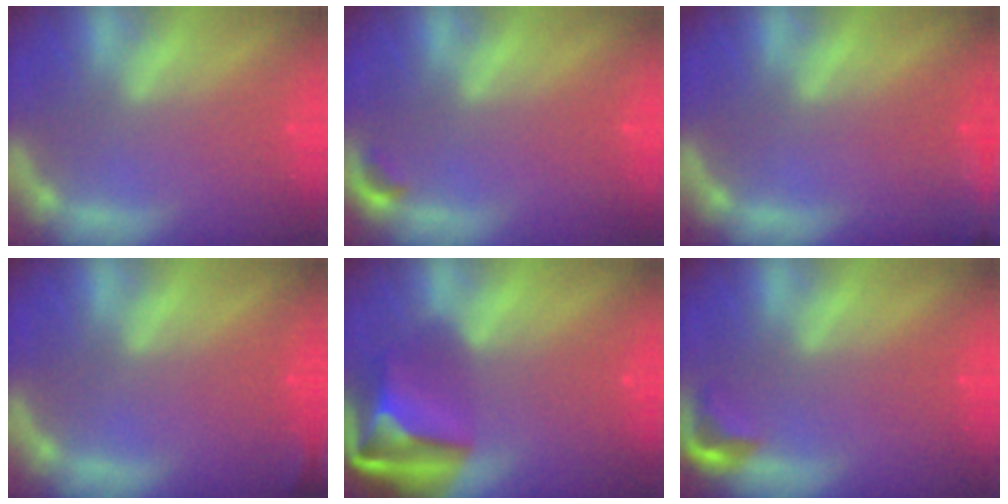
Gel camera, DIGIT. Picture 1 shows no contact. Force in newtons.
{"total": 0.9}
{"total": 8.5}
{"total": 1.4}
{"total": 10.1}
{"total": 2.4}